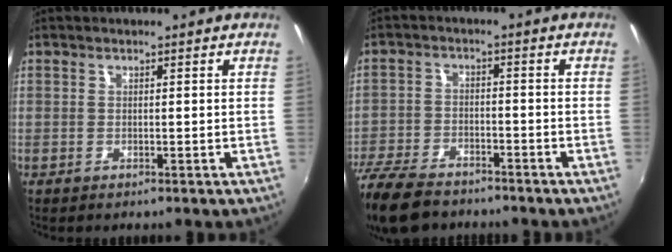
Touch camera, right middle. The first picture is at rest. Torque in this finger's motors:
{"motor_torque": [1.10, -1.04, 0.23, 0.15]}